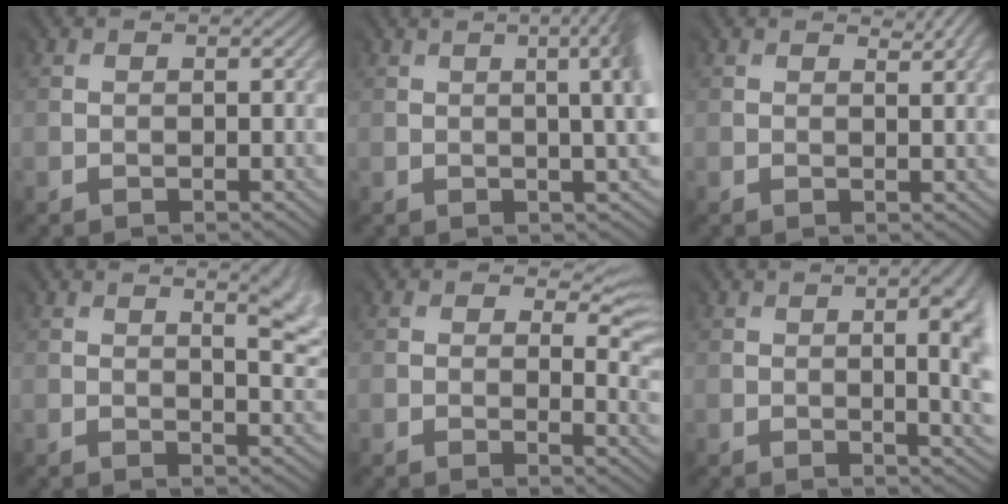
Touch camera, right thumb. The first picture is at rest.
{"total": 7.1, "force": [0.8, 2.1, 6.7], "torque": [-0.049, 0.023, -0.001]}
{"total": 2.7, "force": [1.4, 0.4, 2.3], "torque": [-0.032, 0.004, 0.022]}
{"total": 5.7, "force": [2.4, 1.5, 4.9], "torque": [-0.049, 0.009, 0.030]}
{"total": 6.1, "force": [2.2, 3.1, 4.8], "torque": [-0.069, -0.010, 0.035]}
{"total": 9.3, "force": [0.1, 3.7, 8.5], "torque": [-0.078, 0.008, -0.001]}